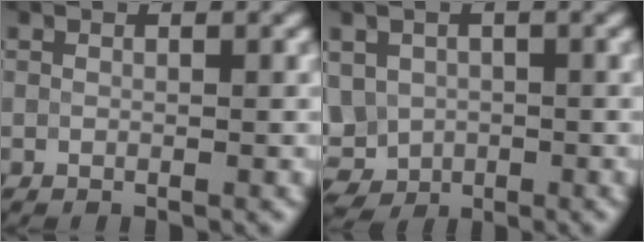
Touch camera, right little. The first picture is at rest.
{"total": 5.4, "force": [-0.9, 4.6, 2.7], "torque": [-0.053, -0.003, -0.013]}